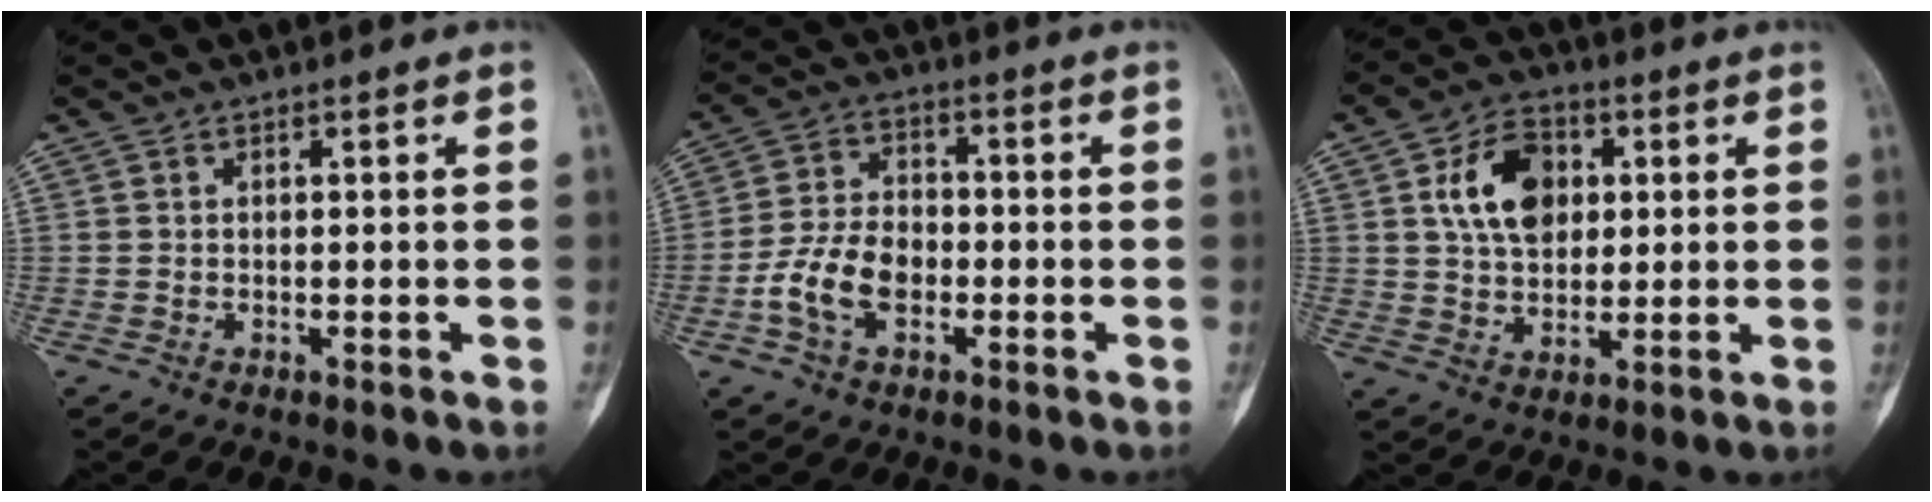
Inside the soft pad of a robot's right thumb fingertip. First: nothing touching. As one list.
[{"total": 9.4, "force": [-3.0, 6.0, 6.6], "torque": [-0.121, 0.025, -0.061]}, {"total": 11.5, "force": [2.8, 7.9, 7.8], "torque": [-0.108, 0.000, 0.047]}]